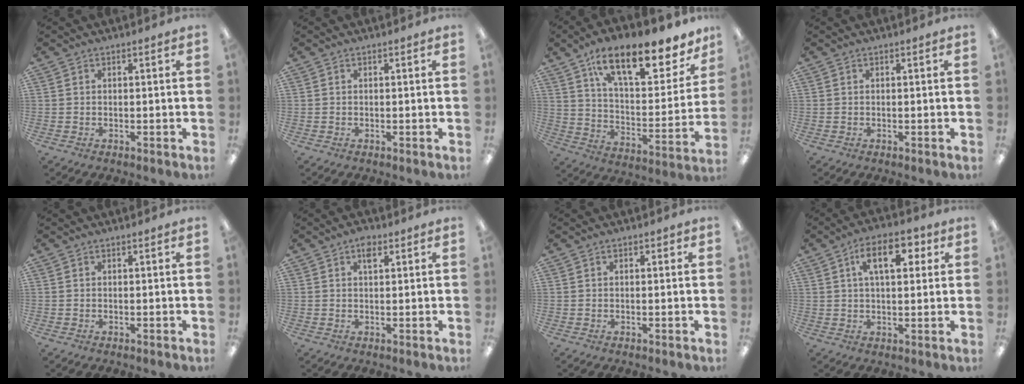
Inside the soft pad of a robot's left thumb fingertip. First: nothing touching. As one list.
[{"total": 0.0}, {"total": 20.3, "force": [13.3, 7.7, 13.2], "torque": [-0.198, -0.082, 0.223]}, {"total": 0.0}, {"total": 0.0}, {"total": 3.0, "force": [1.4, 1.6, 2.2], "torque": [-0.031, -0.001, 0.021]}, {"total": 1.1, "force": [0.3, 0.6, 0.9], "torque": [-0.008, 0.002, 0.003]}, {"total": 10.4, "force": [4.0, 5.2, 8.0], "torque": [-0.114, -0.005, 0.063]}]